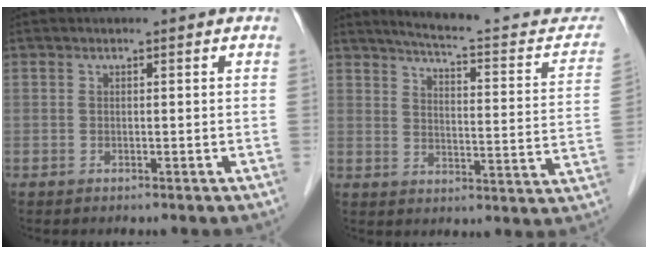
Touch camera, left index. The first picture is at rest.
{"total": 18.9, "force": [17.2, 2.5, 7.4], "torque": [-0.087, -0.040, 0.203]}